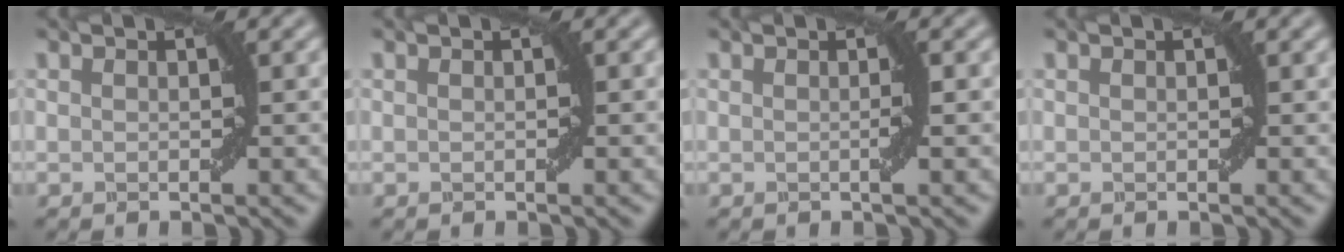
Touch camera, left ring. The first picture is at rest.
{"total": 0.0}
{"total": 0.9, "force": [-0.1, -0.1, 0.9], "torque": [-0.017, 0.000, -0.003]}
{"total": 0.0}